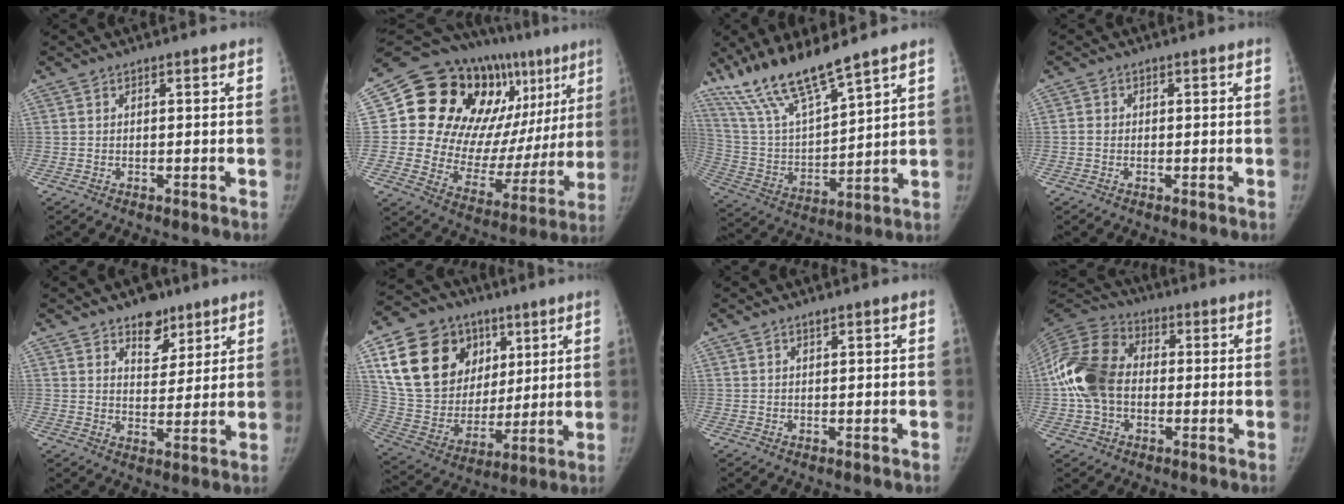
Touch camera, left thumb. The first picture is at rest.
{"total": 29.6, "force": [12.5, 16.5, 21.0], "torque": [-0.250, 0.006, 0.204]}
{"total": 15.6, "force": [12.3, 2.8, 9.1], "torque": [-0.163, -0.062, 0.247]}
{"total": 1.3, "force": [-0.3, 1.1, 0.5], "torque": [-0.003, 0.004, -0.007]}
{"total": 7.6, "force": [5.2, 4.4, 3.2], "torque": [-0.012, -0.032, 0.082]}
{"total": 24.3, "force": [9.7, 18.2, 12.7], "torque": [-0.206, -0.003, 0.185]}
{"total": 0.7, "force": [0.6, 0.1, 0.4], "torque": [-0.007, -0.004, 0.011]}
{"total": 18.4, "force": [-0.3, 13.6, 12.5], "torque": [-0.270, 0.032, -0.010]}